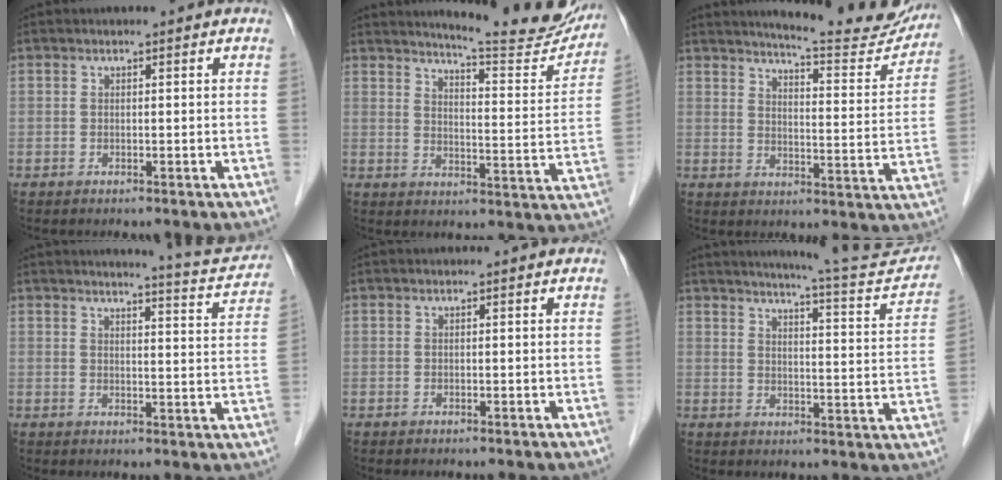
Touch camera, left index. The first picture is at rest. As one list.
[{"total": 16.3, "force": [15.4, 1.3, 5.3], "torque": [-0.069, -0.068, 0.183]}, {"total": 15.6, "force": [14.8, 1.5, 4.7], "torque": [-0.060, -0.057, 0.175]}, {"total": 8.2, "force": [8.1, -0.3, 1.3], "torque": [-0.024, -0.031, 0.087]}, {"total": 0.0}, {"total": 15.4, "force": [14.6, -0.1, 4.9], "torque": [-0.071, -0.055, 0.174]}]